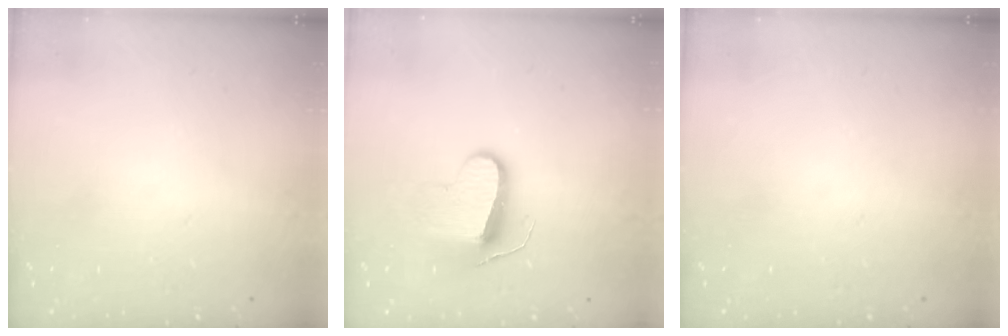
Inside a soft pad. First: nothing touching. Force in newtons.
{"total": 11.2, "press": 11.1, "slide": 0.8}
{"total": 0.0}